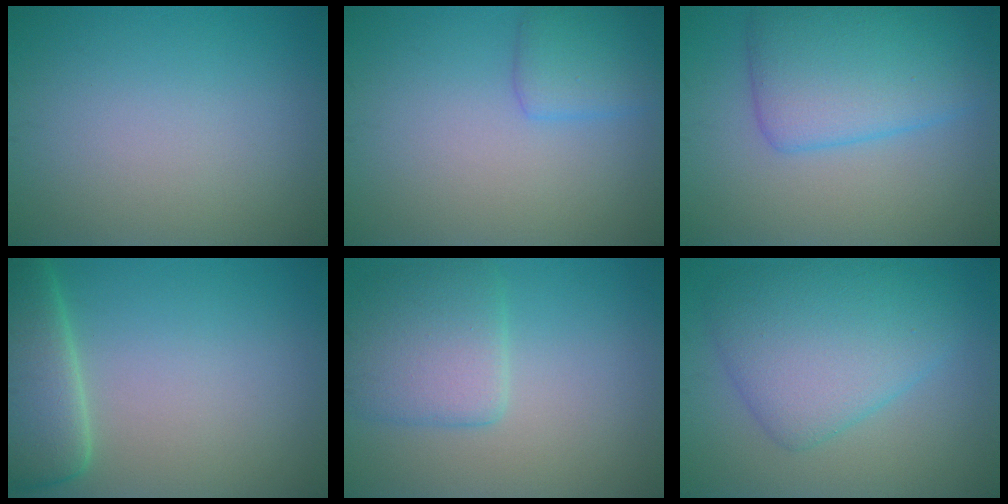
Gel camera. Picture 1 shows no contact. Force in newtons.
{"total": 2.7, "press": 2.7, "slide": 0.0}
{"total": 6.9, "press": 6.9, "slide": 0.1}
{"total": 6.3, "press": 6.2, "slide": 0.9}
{"total": 4.6, "press": 4.6, "slide": 0.5}
{"total": 7.0, "press": 7.0, "slide": 0.1}